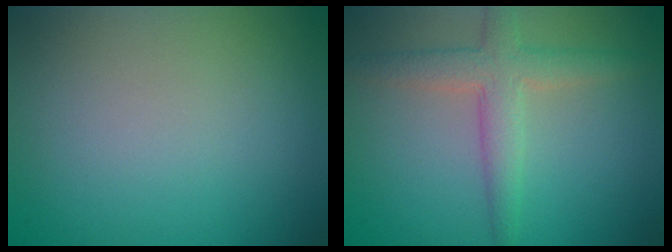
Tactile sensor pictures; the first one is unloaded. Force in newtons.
{"total": 3.8, "press": 3.8, "slide": 0.2}